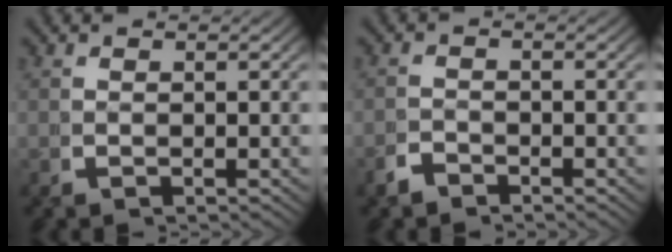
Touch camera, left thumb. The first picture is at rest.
{"total": 1.7, "force": [-1.7, 0.4, 0.1], "torque": [0.002, -0.008, -0.032]}